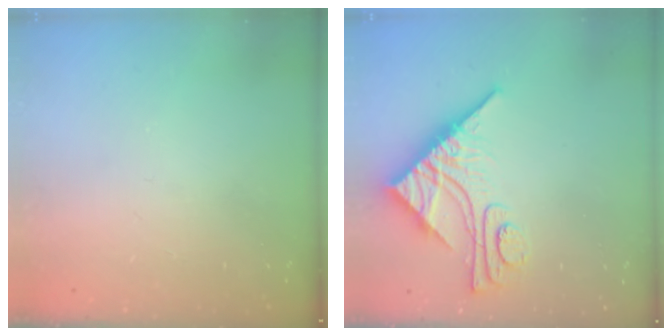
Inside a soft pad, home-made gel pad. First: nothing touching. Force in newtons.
{"total": 10.9, "press": 10.8, "slide": 1.0}